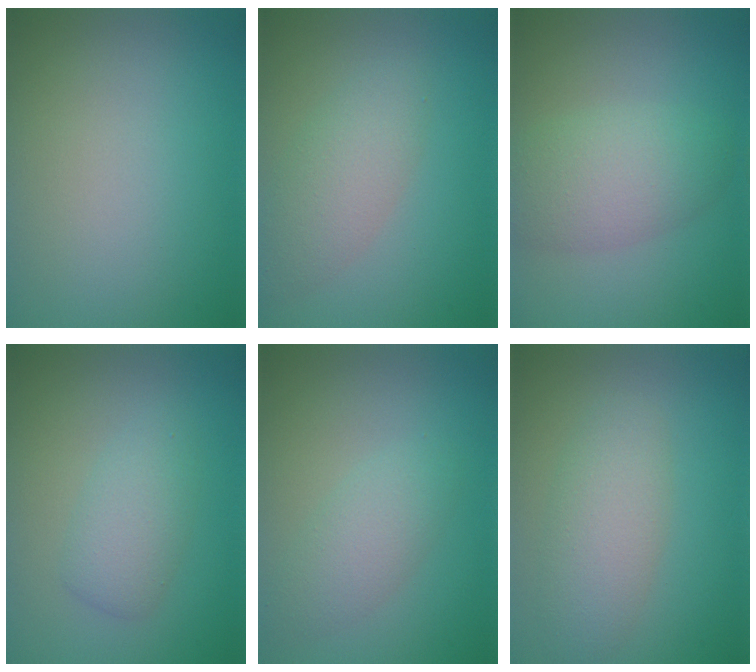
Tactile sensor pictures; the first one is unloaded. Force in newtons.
{"total": 3.3, "press": 3.3, "slide": 0.2}
{"total": 4.9, "press": 4.9, "slide": 0.2}
{"total": 2.9, "press": 2.9, "slide": 0.0}
{"total": 2.8, "press": 2.8, "slide": 0.2}
{"total": 3.9, "press": 3.9, "slide": 0.1}